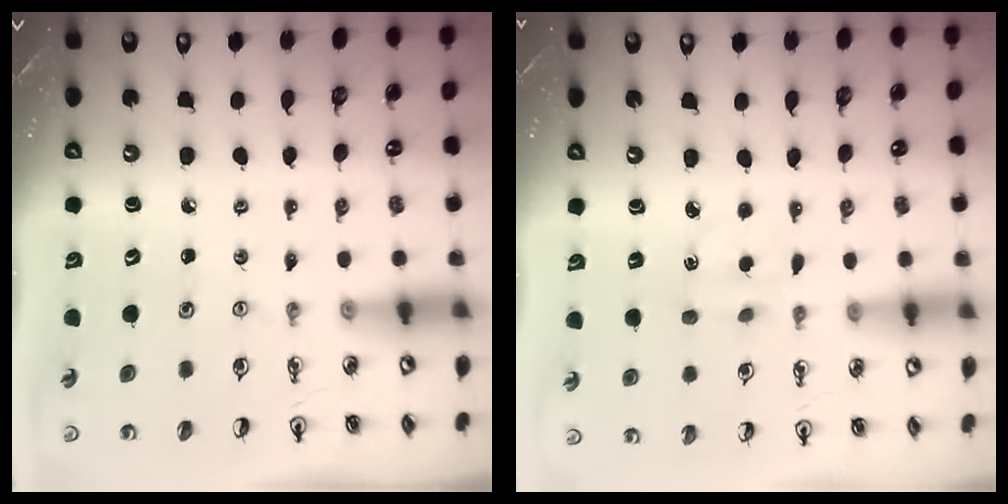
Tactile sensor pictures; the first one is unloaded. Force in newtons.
{"total": 1.6, "press": 1.5, "slide": 0.5}